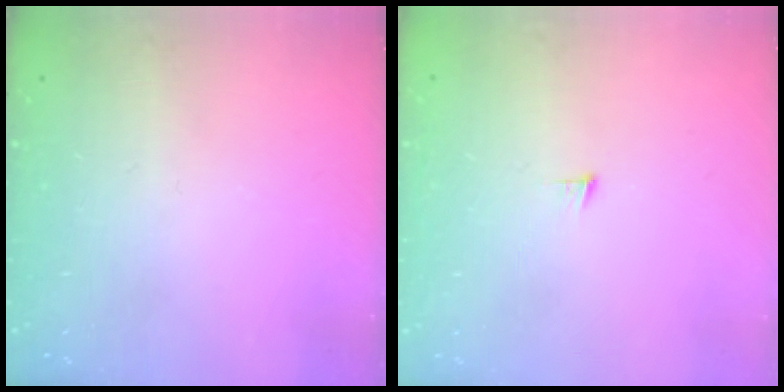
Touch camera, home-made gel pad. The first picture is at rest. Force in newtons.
{"total": 3.6, "press": 3.6, "slide": 0.3}